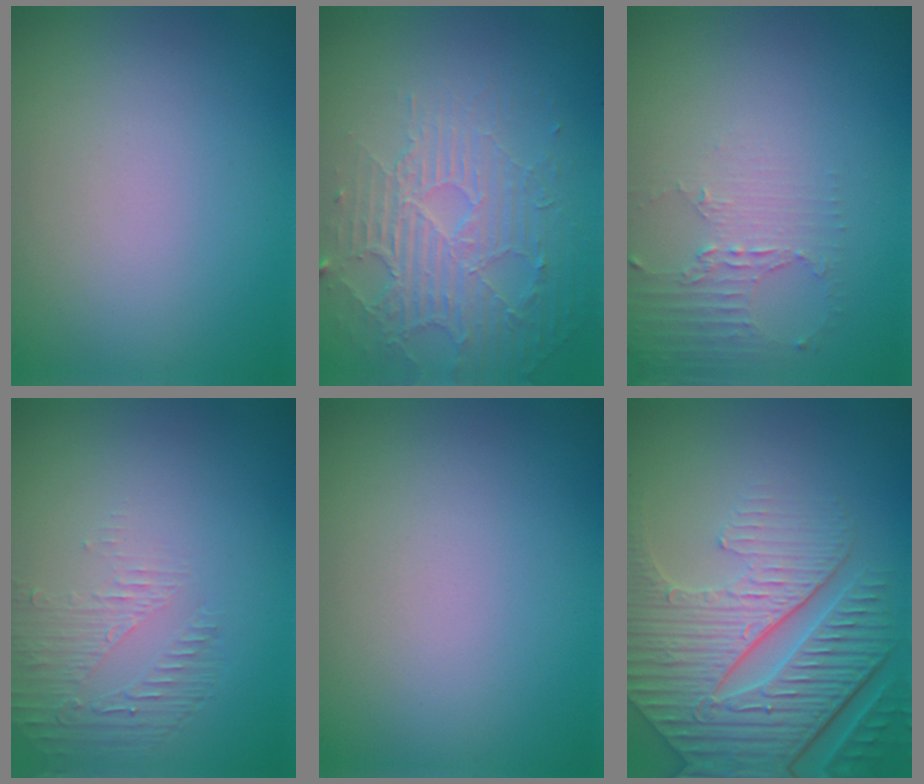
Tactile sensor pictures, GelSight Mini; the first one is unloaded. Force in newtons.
{"total": 4.7, "press": 3.3, "slide": 3.3}
{"total": 2.3, "press": 1.6, "slide": 1.6}
{"total": 1.7, "press": 0.6, "slide": 1.6}
{"total": 0.0}
{"total": 9.1, "press": 6.3, "slide": 6.6}